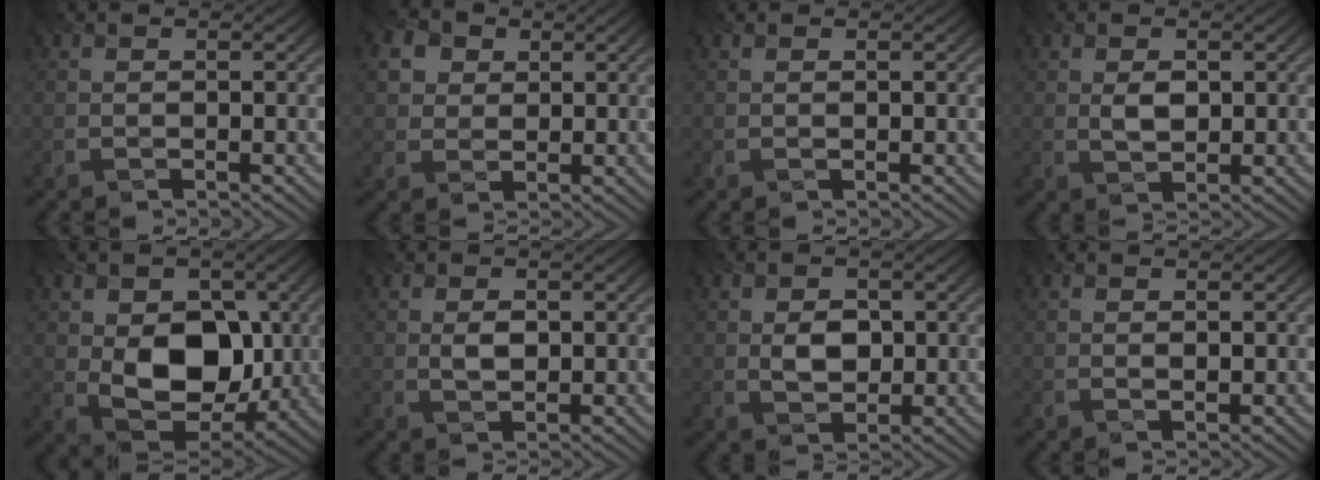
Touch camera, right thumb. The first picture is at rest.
{"total": 5.2, "force": [2.1, 4.4, 2.0], "torque": [-0.088, 0.002, 0.041]}
{"total": 0.0}
{"total": 1.9, "force": [0.0, 1.3, 1.4], "torque": [-0.030, -0.002, 0.004]}
{"total": 10.4, "force": [-0.1, 7.5, 7.2], "torque": [-0.128, -0.018, -0.007]}
{"total": 1.5, "force": [-0.1, 1.0, 1.1], "torque": [-0.024, -0.003, 0.001]}
{"total": 2.9, "force": [-0.3, 2.3, 1.8], "torque": [-0.036, -0.005, -0.003]}
{"total": 0.5, "force": [0.3, 0.1, 0.4], "torque": [-0.004, -0.003, 0.008]}